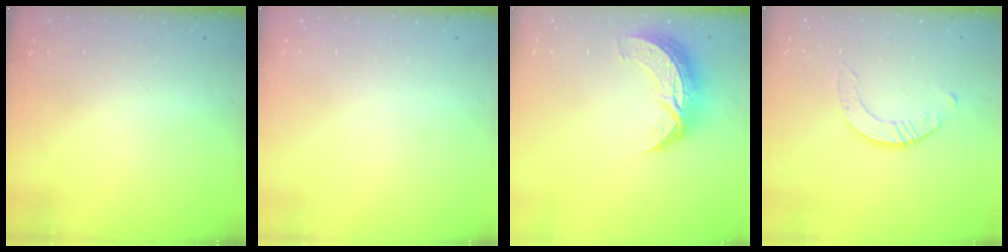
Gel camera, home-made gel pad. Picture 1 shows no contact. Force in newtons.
{"total": 0.0}
{"total": 10.3, "press": 10.2, "slide": 0.7}
{"total": 2.5, "press": 2.5, "slide": 0.3}